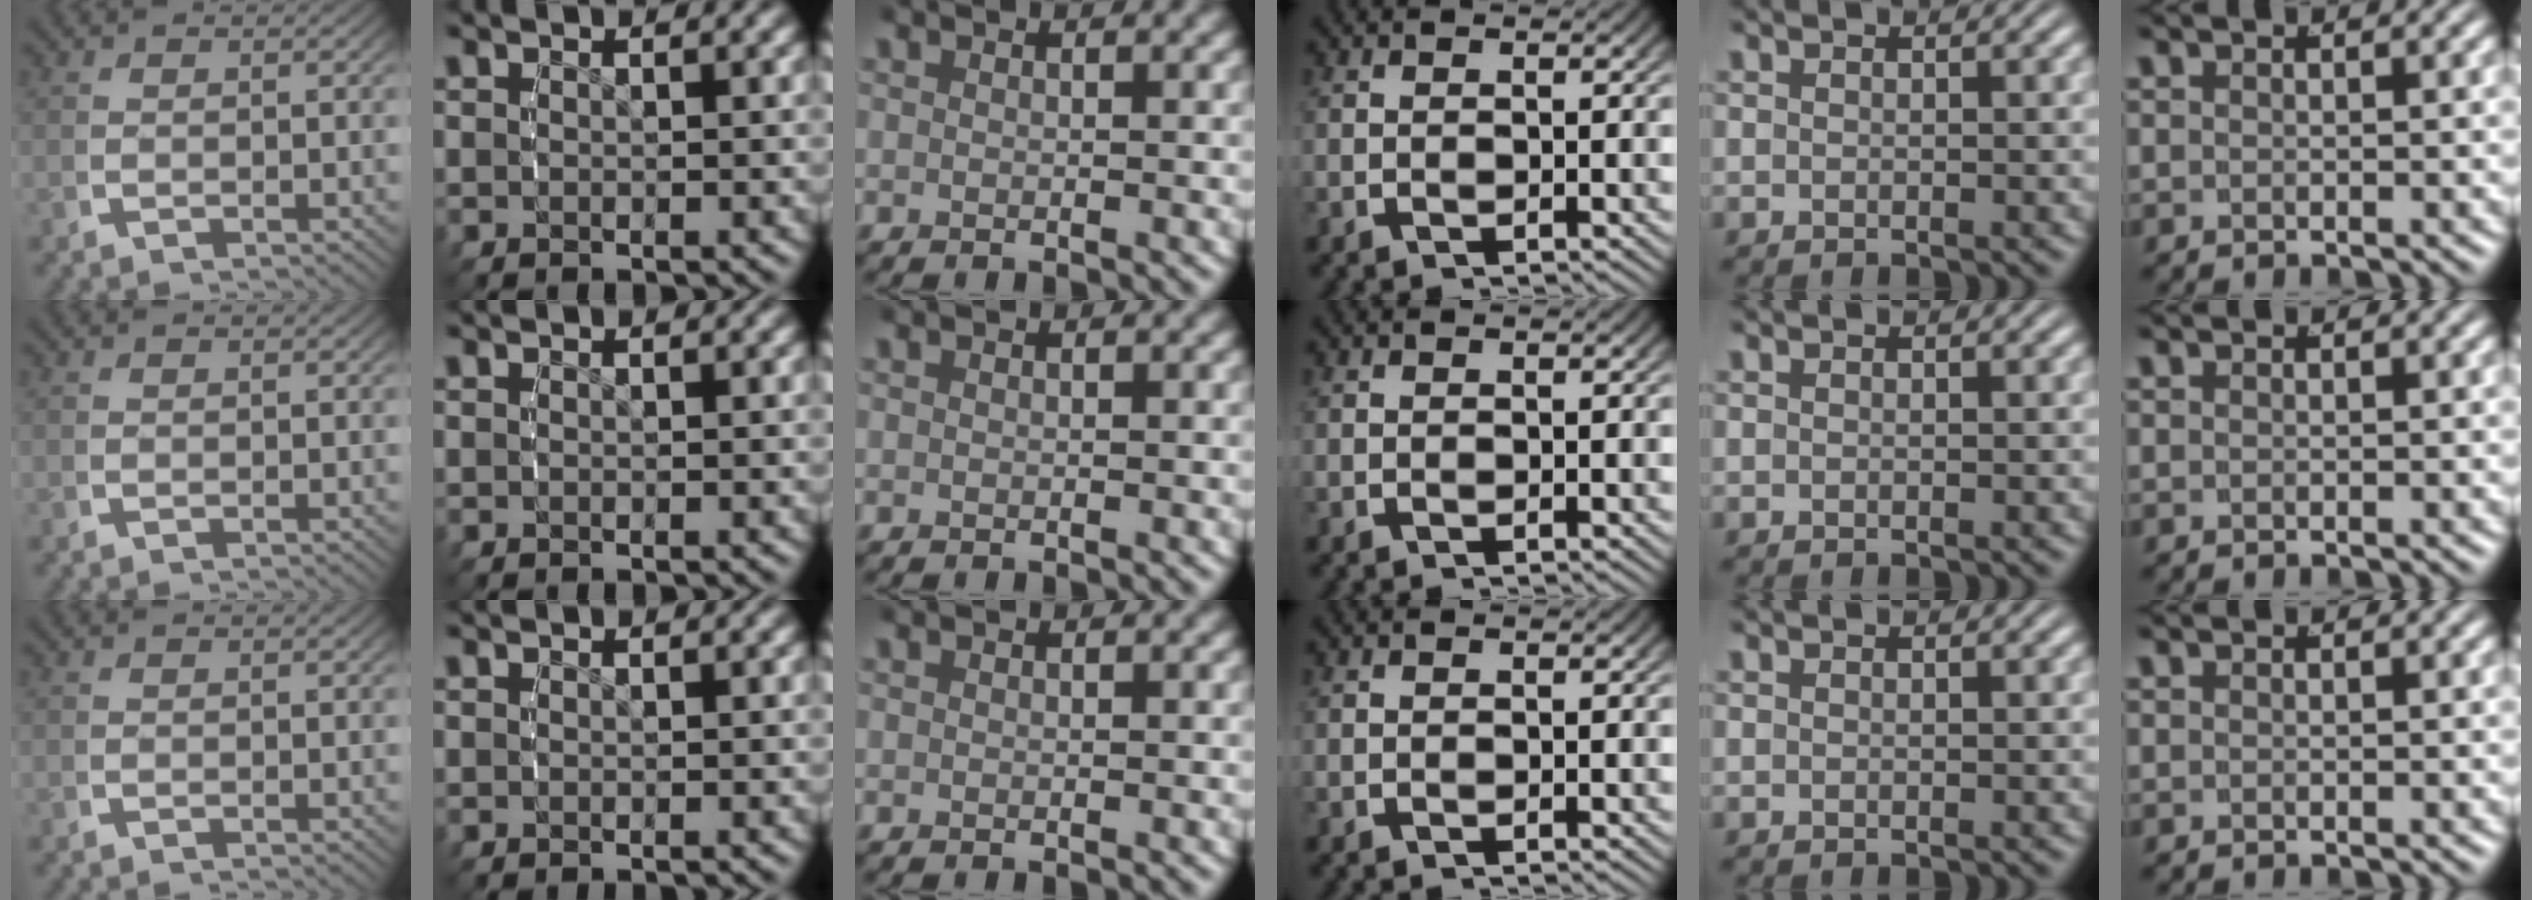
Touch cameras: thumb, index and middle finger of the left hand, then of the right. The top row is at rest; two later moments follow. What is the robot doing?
{"motion": "reach", "object": "measuring cup"}